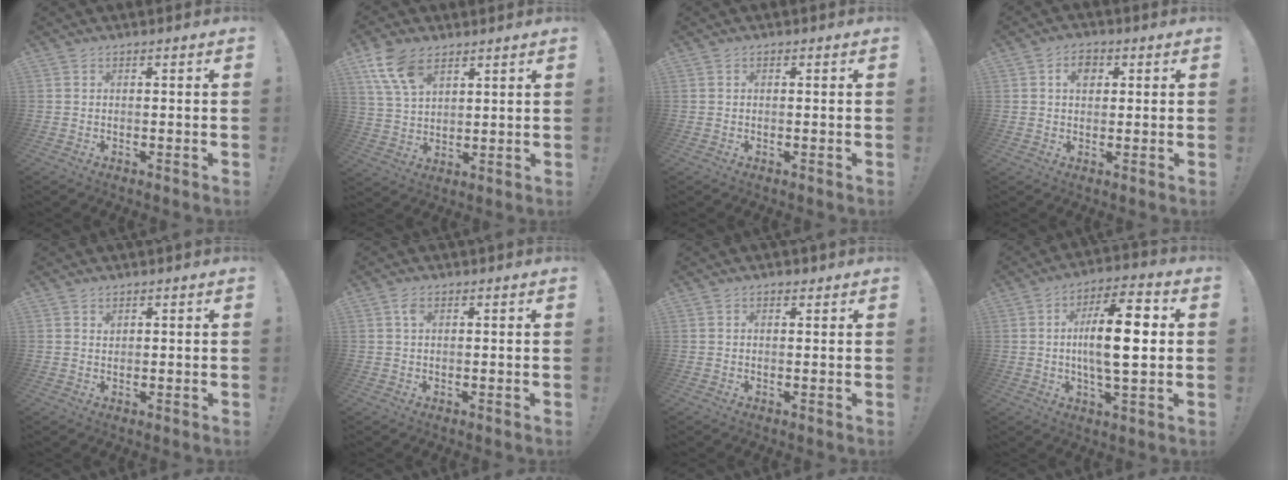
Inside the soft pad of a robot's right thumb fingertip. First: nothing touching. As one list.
[{"total": 11.7, "force": [6.8, 7.1, 6.4], "torque": [-0.122, -0.019, 0.136]}, {"total": 0.0}, {"total": 5.1, "force": [1.7, 3.7, 3.0], "torque": [-0.036, 0.002, 0.027]}, {"total": 1.0, "force": [0.7, 0.7, 0.2], "torque": [0.004, -0.004, 0.012]}, {"total": 2.2, "force": [0.9, 1.2, 1.6], "torque": [-0.033, 0.002, 0.015]}, {"total": 1.2, "force": [0.9, 0.6, 0.5], "torque": [-0.001, -0.004, 0.015]}, {"total": 15.9, "force": [1.0, 5.3, 15.0], "torque": [-0.255, 0.002, 0.003]}]